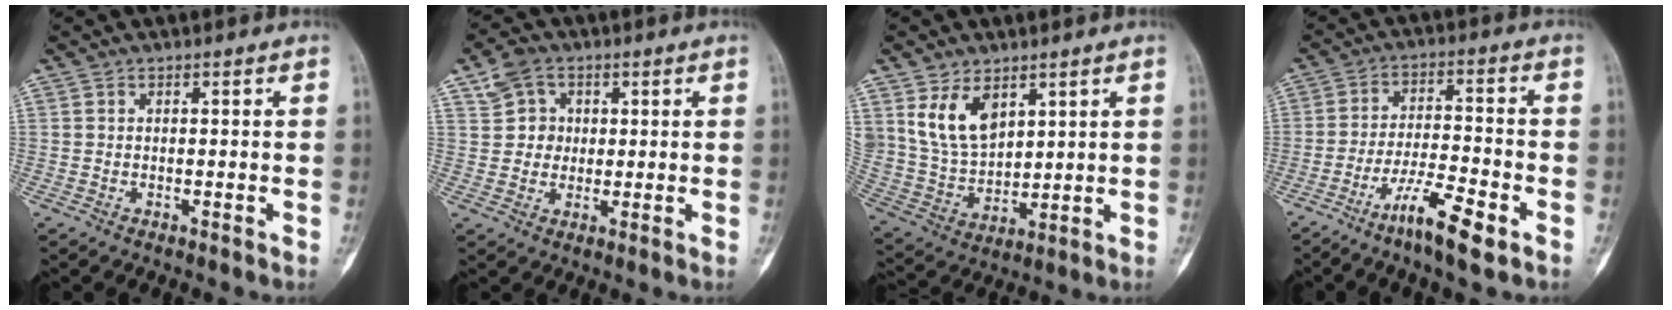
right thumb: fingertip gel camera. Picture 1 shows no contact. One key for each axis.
{"total": 6.4, "fx": 2.2, "fy": 5.6, "fz": 2.3, "tx": -0.015, "ty": 0.002, "tz": 0.038}
{"total": 11.4, "fx": 5.7, "fy": 7.1, "fz": 6.9, "tx": -0.108, "ty": -0.025, "tz": 0.131}
{"total": 9.9, "fx": -5.7, "fy": 1.7, "fz": 7.8, "tx": -0.148, "ty": 0.026, "tz": -0.102}